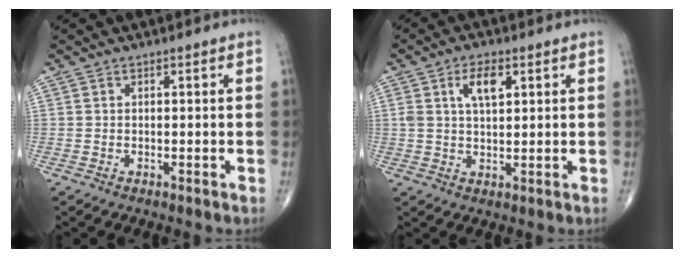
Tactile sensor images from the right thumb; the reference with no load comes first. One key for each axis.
{"total": 5.6, "fx": 2.1, "fy": 2.6, "fz": 4.5, "tx": -0.077, "ty": -0.003, "tz": 0.040}